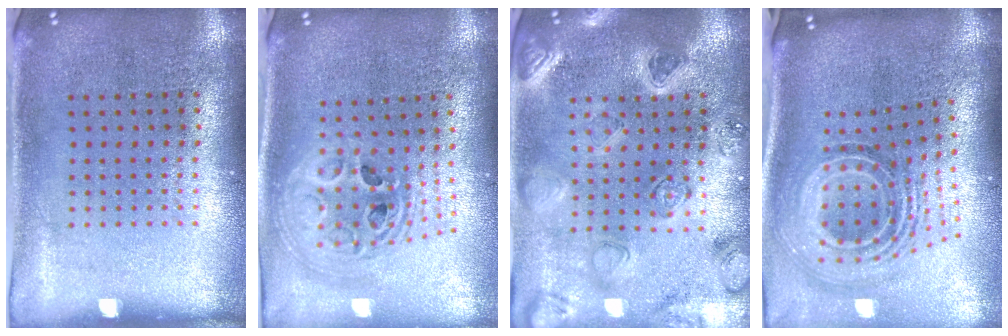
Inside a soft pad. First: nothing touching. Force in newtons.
{"total": 2.4, "press": 1.9, "slide": 1.4}
{"total": 2.2, "press": 2.2, "slide": 0.4}
{"total": 2.2, "press": 1.6, "slide": 1.6}